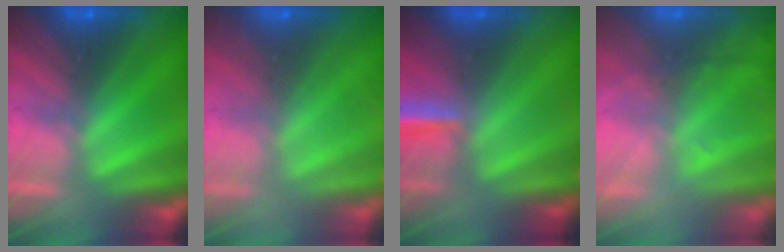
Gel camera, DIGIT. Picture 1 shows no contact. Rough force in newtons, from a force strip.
{"total": 9.8}
{"total": 3.1}
{"total": 7.4}